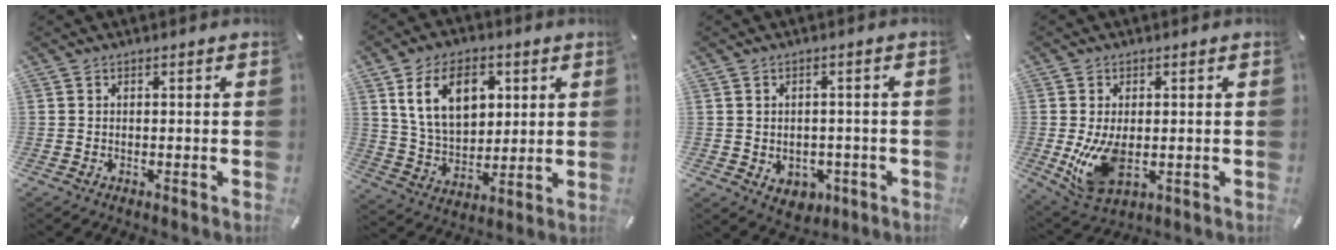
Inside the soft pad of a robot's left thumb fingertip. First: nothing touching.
{"total": 13.9, "force": [5.4, 9.4, 8.7], "torque": [-0.158, 0.003, 0.098]}
{"total": 4.2, "force": [-1.0, 3.6, 2.0], "torque": [-0.018, 0.002, -0.018]}
{"total": 9.7, "force": [-0.5, 5.9, 7.7], "torque": [-0.159, -0.014, -0.006]}